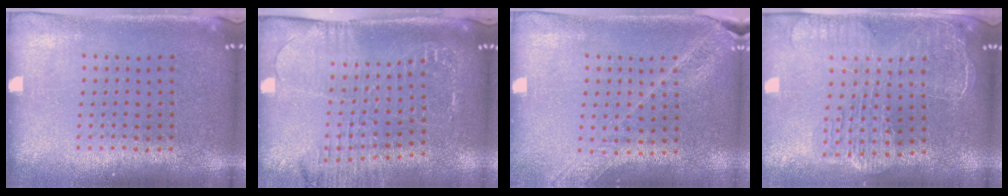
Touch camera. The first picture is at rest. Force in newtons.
{"total": 1.9, "press": 1.9, "slide": 0.4}
{"total": 1.6, "press": 1.6, "slide": 0.2}
{"total": 2.5, "press": 2.2, "slide": 1.3}